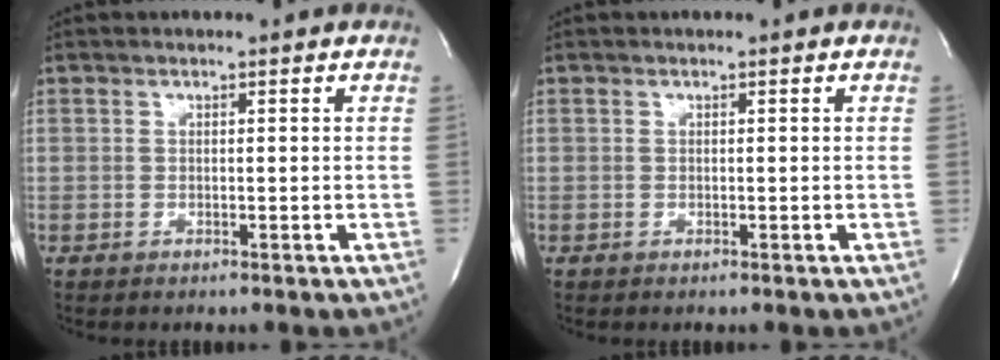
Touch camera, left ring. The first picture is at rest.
{"total": 0.0}